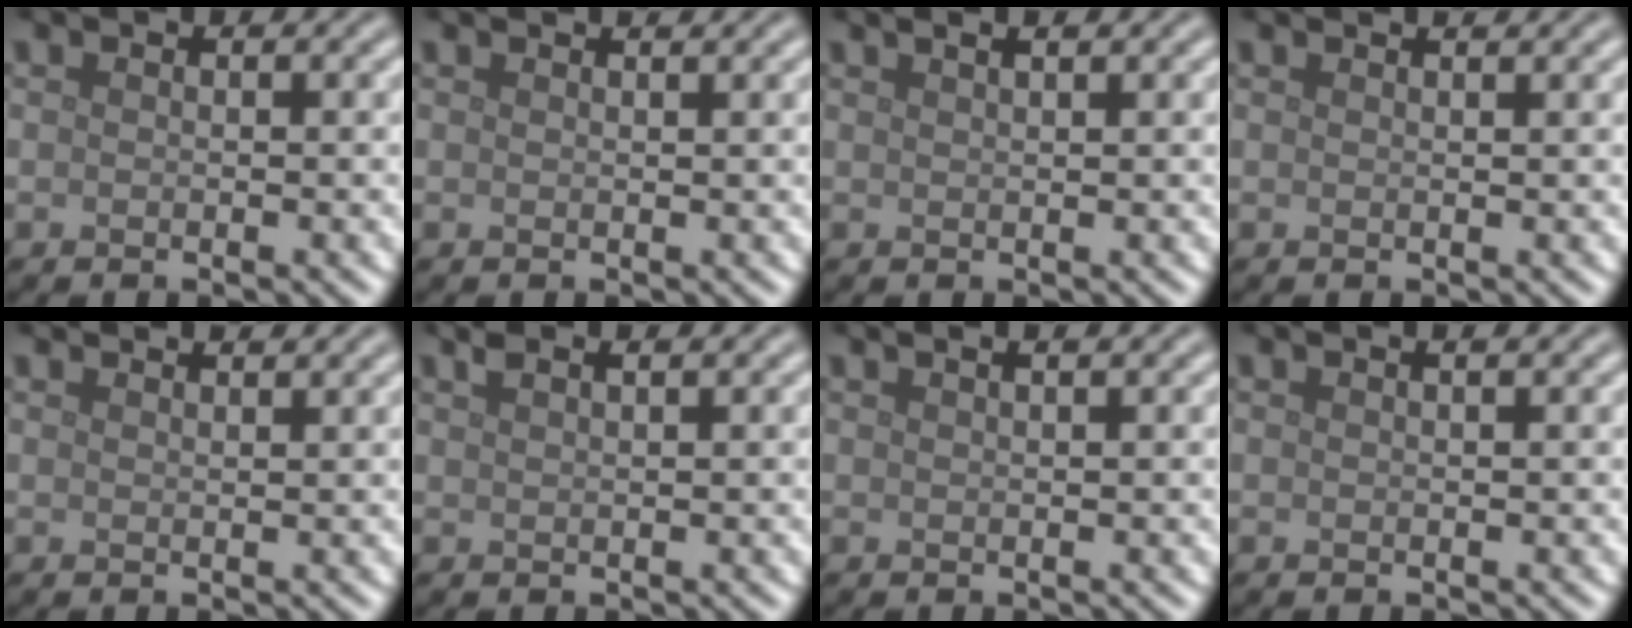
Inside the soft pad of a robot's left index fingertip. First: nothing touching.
{"total": 1.4, "force": [1.3, 0.3, 0.5], "torque": [-0.007, -0.001, 0.008]}
{"total": 2.7, "force": [1.7, 1.1, 1.7], "torque": [-0.006, 0.013, -0.006]}
{"total": 1.6, "force": [1.5, 0.4, 0.6], "torque": [-0.005, 0.000, 0.007]}
{"total": 2.8, "force": [2.5, 0.6, 1.0], "torque": [-0.005, 0.004, 0.017]}
{"total": 1.6, "force": [1.2, 0.4, 0.9], "torque": [-0.013, 0.006, 0.016]}
{"total": 2.4, "force": [1.6, 1.0, 1.5], "torque": [-0.003, 0.007, -0.007]}
{"total": 1.0, "force": [0.7, 0.3, 0.7], "torque": [-0.006, 0.000, 0.003]}